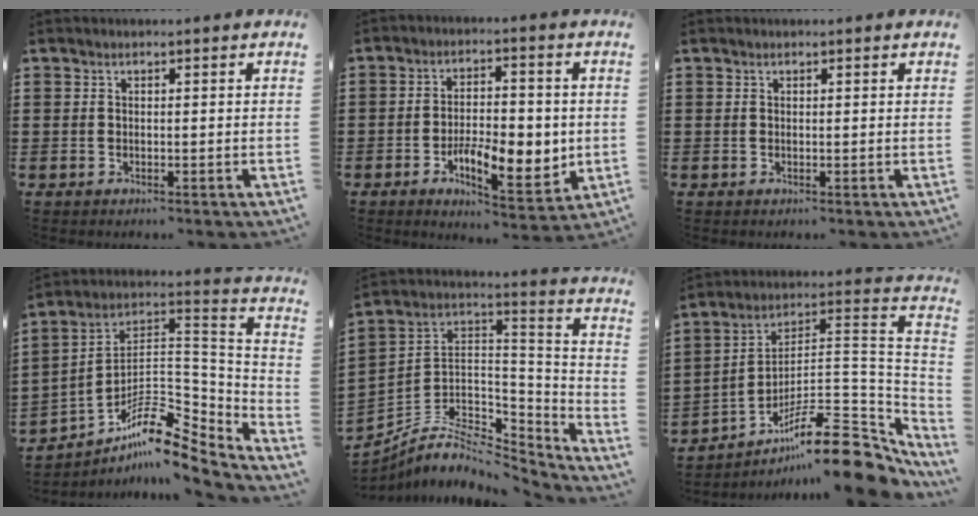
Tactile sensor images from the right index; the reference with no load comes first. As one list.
[{"total": 8.7, "force": [-2.2, 4.1, 7.4], "torque": [-0.127, -0.001, -0.036]}, {"total": 0.0}, {"total": 10.9, "force": [-6.8, 5.0, 7.0], "torque": [-0.115, -0.002, -0.130]}, {"total": 7.1, "force": [-5.4, 3.5, 2.8], "torque": [-0.064, -0.007, -0.103]}, {"total": 15.5, "force": [-10.6, 3.6, 10.8], "torque": [-0.156, 0.030, -0.187]}]